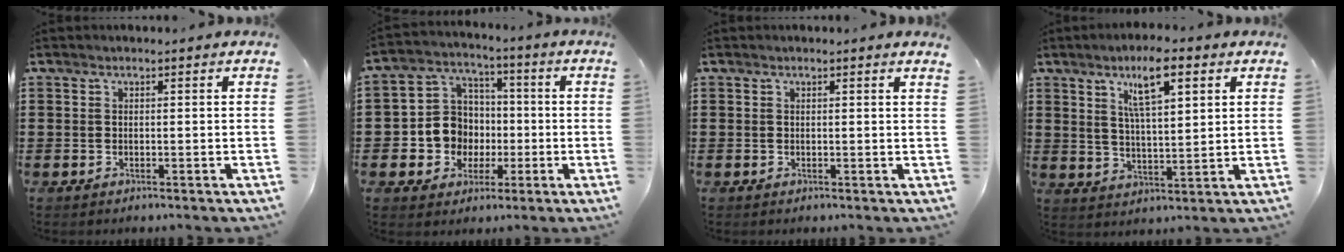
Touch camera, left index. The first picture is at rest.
{"total": 8.6, "force": [-0.7, 8.3, 2.3], "torque": [-0.084, 0.010, -0.006]}
{"total": 0.6, "force": [0.4, -0.2, 0.4], "torque": [-0.009, -0.004, 0.009]}
{"total": 8.6, "force": [4.4, 2.1, 7.0], "torque": [-0.130, 0.003, 0.072]}